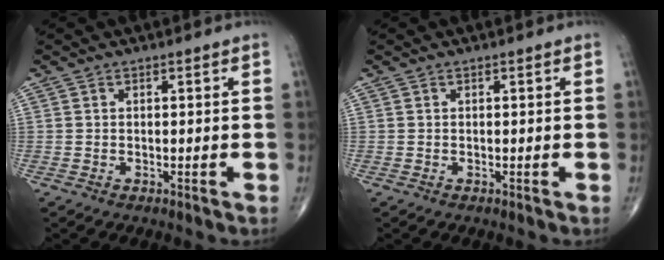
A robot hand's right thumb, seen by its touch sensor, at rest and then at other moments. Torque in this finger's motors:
{"motor_torque": [-0.19, -0.08, 0.05, 0.01, 0.04]}